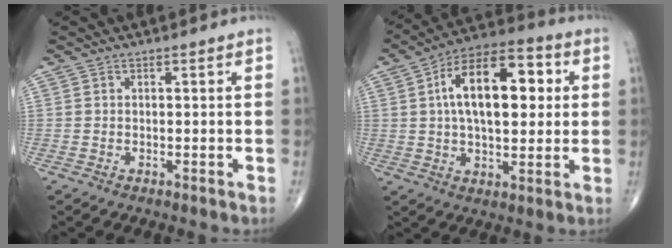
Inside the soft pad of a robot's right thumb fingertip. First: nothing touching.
{"total": 18.3, "force": [3.5, 9.4, 15.3], "torque": [-0.225, 0.020, 0.050]}